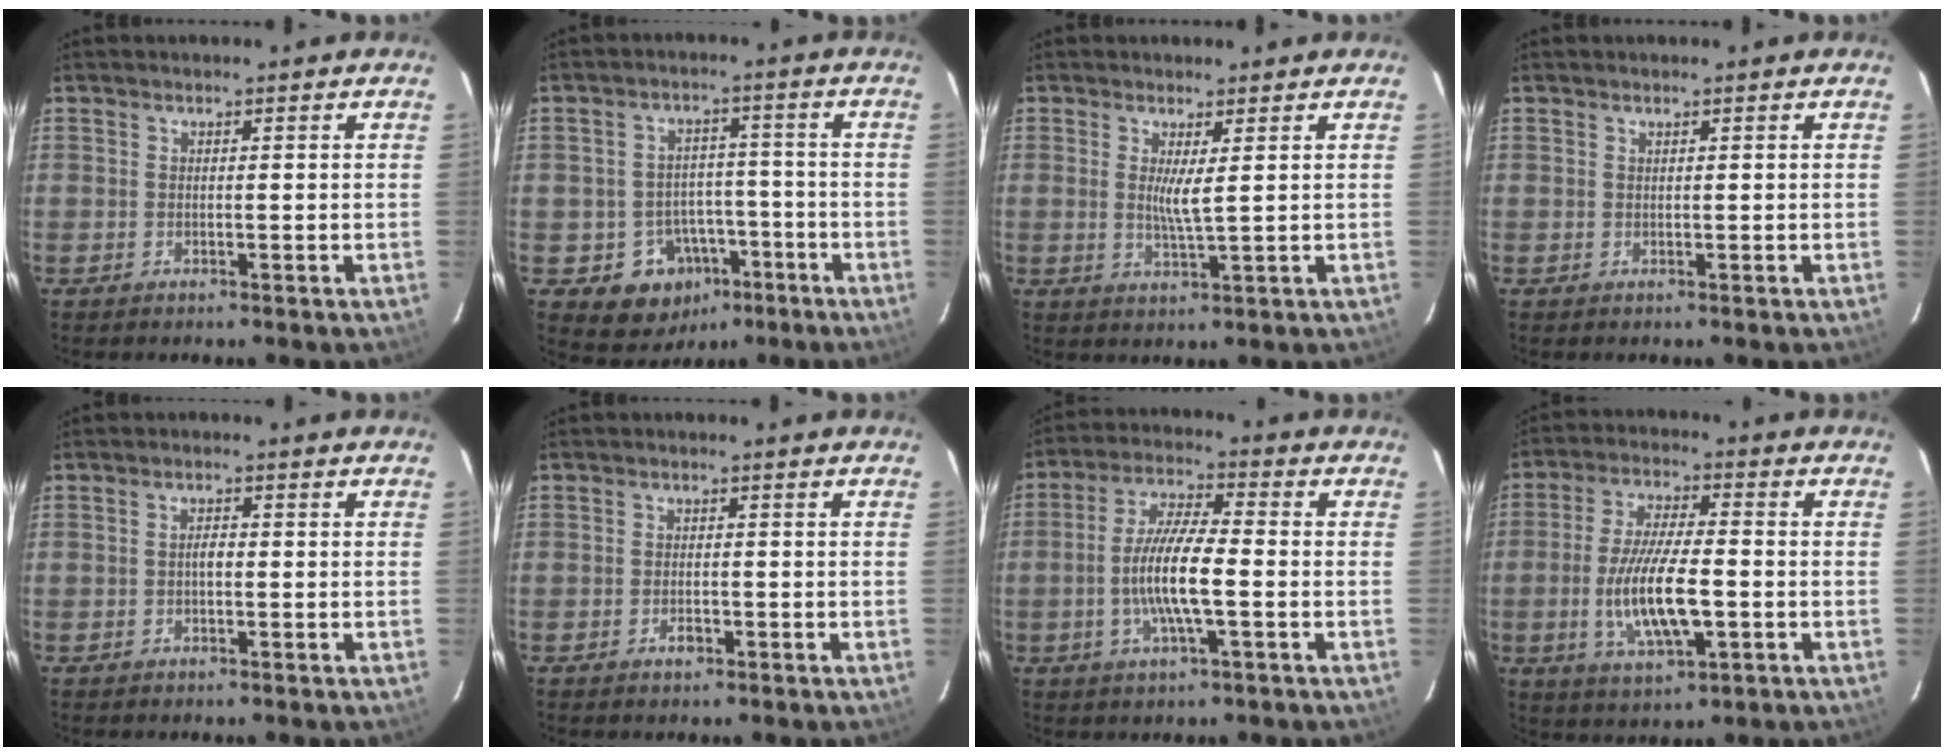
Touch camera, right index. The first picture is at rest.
{"total": 10.7, "force": [-5.5, 8.5, 3.7], "torque": [-0.081, 0.028, -0.054]}
{"total": 3.4, "force": [0.9, -0.1, 3.3], "torque": [-0.061, -0.011, 0.014]}
{"total": 0.0}
{"total": 1.5, "force": [-0.3, 0.7, 1.3], "torque": [-0.023, 0.006, -0.006]}
{"total": 1.9, "force": [-1.0, 1.1, 1.2], "torque": [-0.023, 0.002, -0.016]}
{"total": 10.1, "force": [-2.2, 1.8, 9.7], "torque": [-0.193, -0.001, -0.043]}
{"total": 12.7, "force": [-2.9, 3.8, 11.8], "torque": [-0.236, -0.012, -0.048]}